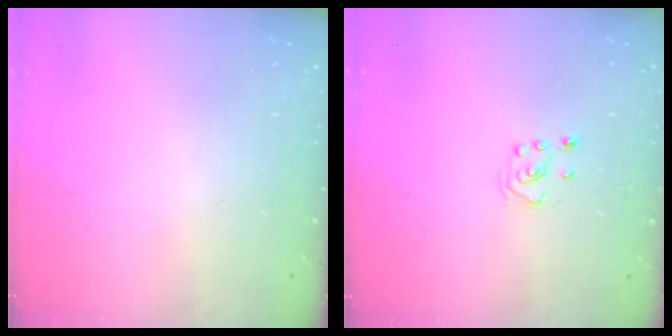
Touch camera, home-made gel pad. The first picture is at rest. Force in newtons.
{"total": 3.0, "press": 3.0, "slide": 0.3}